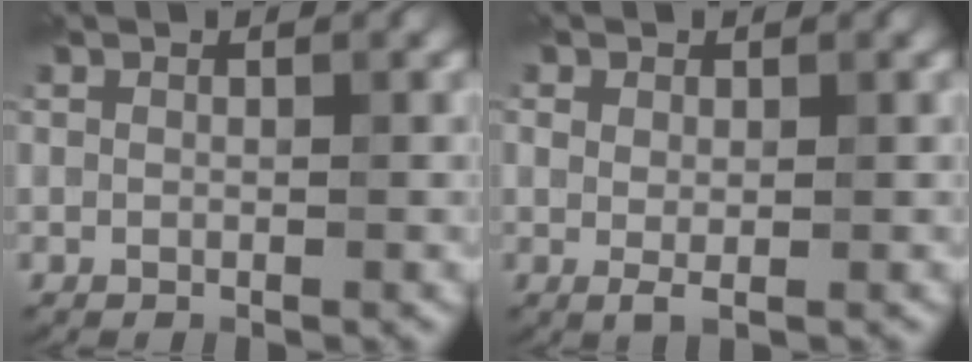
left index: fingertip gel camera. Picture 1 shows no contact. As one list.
[{"total": 1.1, "force": [0.2, 0.6, 0.9], "torque": [-0.018, -0.003, 0.005]}]